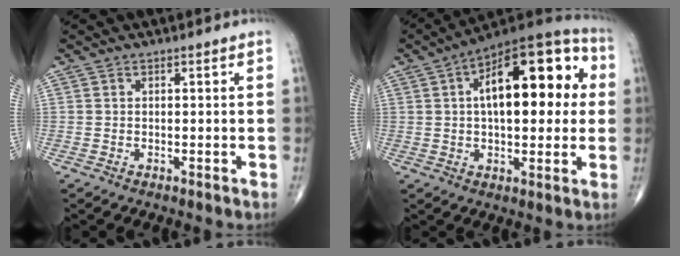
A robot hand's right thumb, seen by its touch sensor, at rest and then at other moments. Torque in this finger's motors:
{"motor_torque": [-0.32, 3.36, 1.80, 0.96, 0.15]}